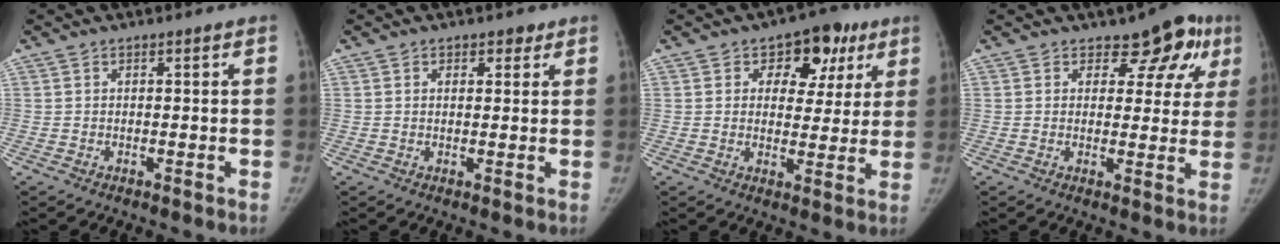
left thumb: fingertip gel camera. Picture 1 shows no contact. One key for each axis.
{"total": 2.2, "fx": 1.2, "fy": 1.5, "fz": 1.0, "tx": 0.000, "ty": -0.005, "tz": 0.015}
{"total": 10.7, "fx": 4.6, "fy": 7.6, "fz": 5.9, "tx": -0.020, "ty": -0.008, "tz": 0.058}
{"total": 8.6, "fx": 4.9, "fy": 5.5, "fz": 4.3, "tx": 0.003, "ty": -0.017, "tz": 0.050}